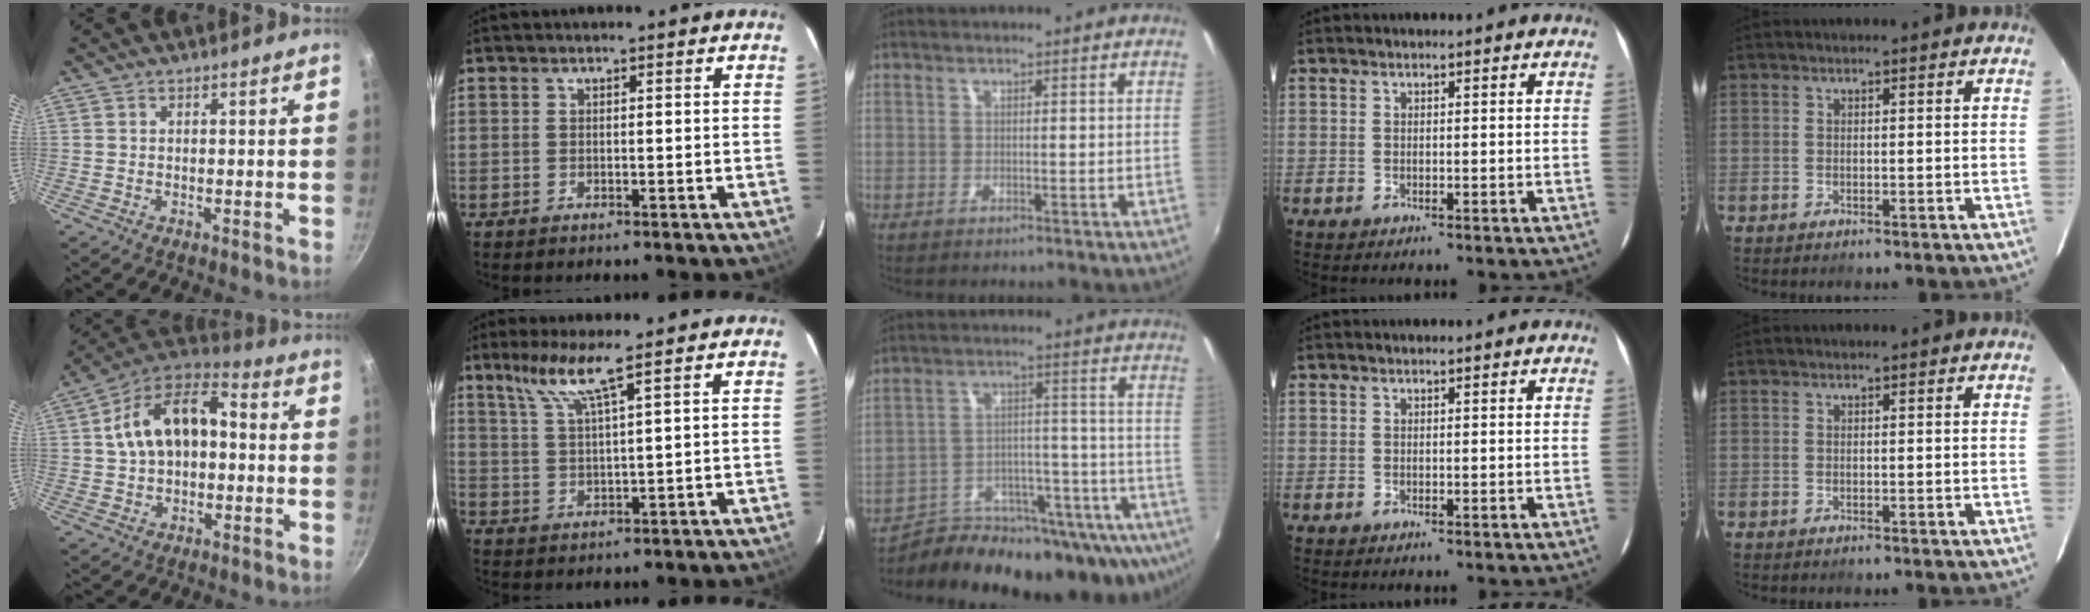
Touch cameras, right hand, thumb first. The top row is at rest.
{"thumb": {"total": 16.5, "force": [1.2, 10.4, 12.7], "torque": [-0.204, 0.044, 0.006]}, "index": {"total": 6.3, "force": [4.4, -0.6, 4.5], "torque": [-0.090, 0.000, 0.091]}, "middle": {"total": 25.1, "force": [-19.8, 8.5, 12.8], "torque": [-0.193, -0.018, -0.263]}}